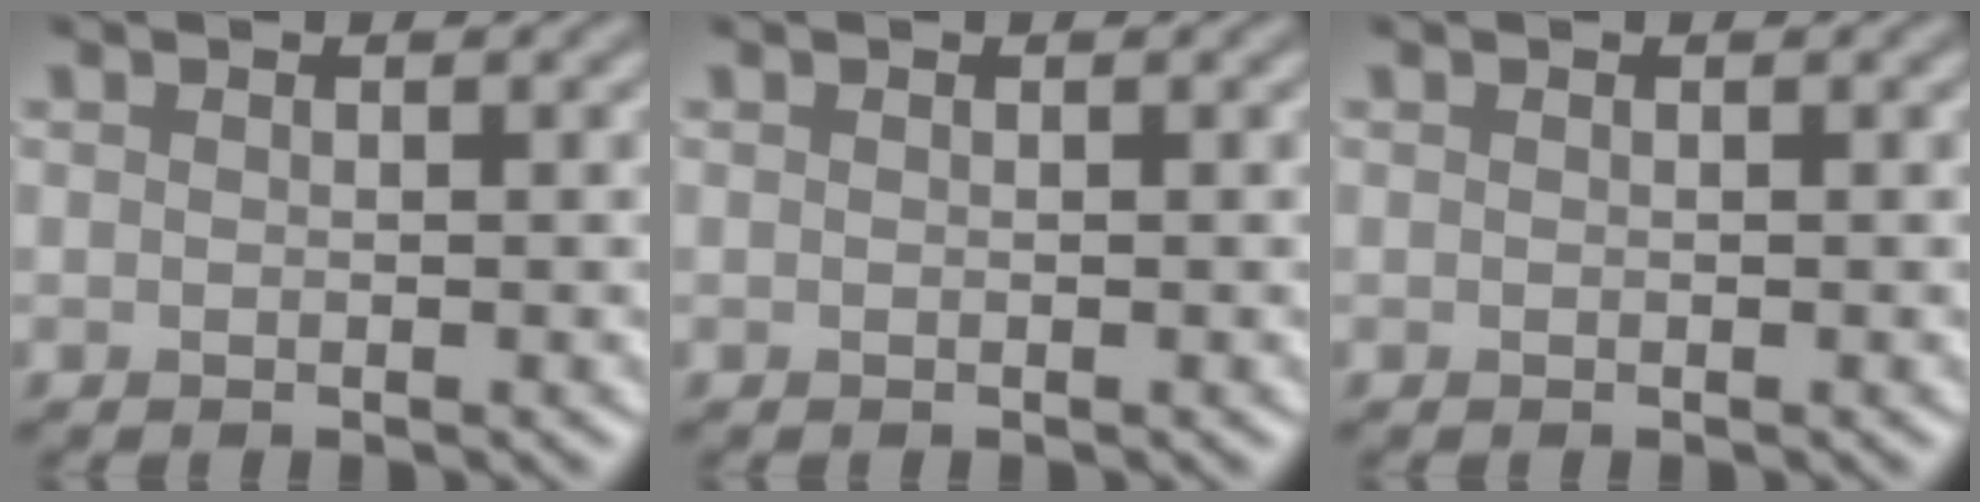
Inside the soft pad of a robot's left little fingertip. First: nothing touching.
{"total": 0.0}
{"total": 0.0}